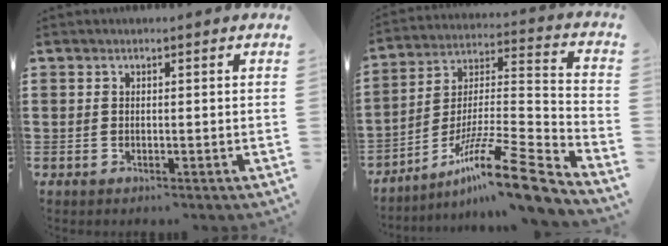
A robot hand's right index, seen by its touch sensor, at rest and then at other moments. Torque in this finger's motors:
{"motor_torque": [1.22, -0.59, 0.26, 0.07]}